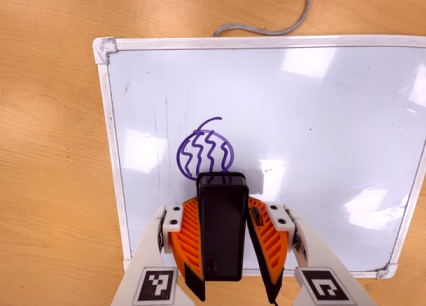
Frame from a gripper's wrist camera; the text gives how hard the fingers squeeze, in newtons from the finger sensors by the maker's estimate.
{"total": 6.4, "left": 5.1, "right": 7.7}